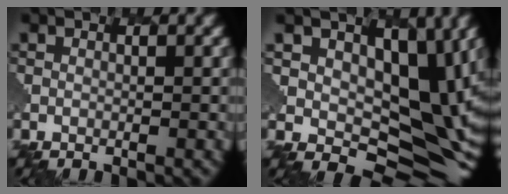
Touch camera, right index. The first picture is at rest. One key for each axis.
{"total": 11.6, "fx": 3.4, "fy": 7.6, "fz": 8.1, "tx": -0.113, "ty": -0.014, "tz": 0.053}